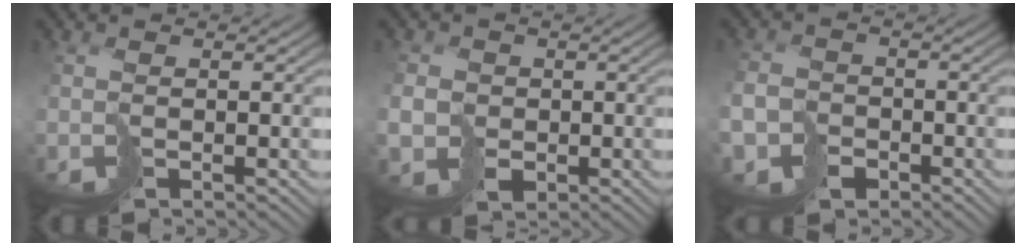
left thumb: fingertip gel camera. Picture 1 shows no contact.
{"total": 4.1, "force": [-0.6, 3.8, 1.4], "torque": [-0.026, -0.011, -0.029]}
{"total": 5.2, "force": [-3.1, 3.7, 1.9], "torque": [-0.041, -0.011, -0.064]}